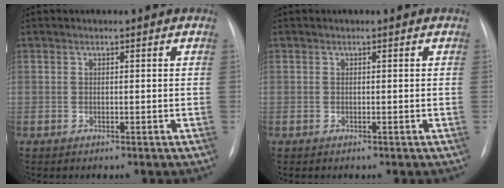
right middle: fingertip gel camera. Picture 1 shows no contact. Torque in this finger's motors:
{"motor_torque": [0.66, -0.62, 0.03, -0.01]}